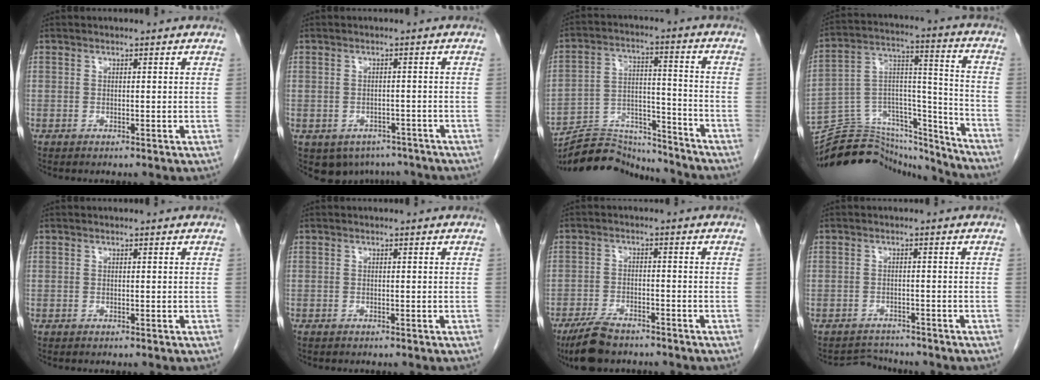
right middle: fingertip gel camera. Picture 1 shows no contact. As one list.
[{"total": 6.2, "force": [-4.6, 4.1, 1.0], "torque": [-0.010, 0.003, -0.056]}, {"total": 14.4, "force": [-14.2, 1.6, 1.3], "torque": [-0.022, 0.032, -0.232]}, {"total": 25.1, "force": [-23.7, 5.9, 5.5], "torque": [-0.115, 0.043, -0.363]}, {"total": 0.0}, {"total": 0.5, "force": [-0.5, 0.2, 0.1], "torque": [-0.009, 0.000, -0.010]}, {"total": 7.4, "force": [-6.0, 2.3, 3.5], "torque": [-0.071, -0.014, -0.107]}, {"total": 3.0, "force": [-2.8, 0.4, -0.9], "torque": [0.012, -0.008, -0.044]}]